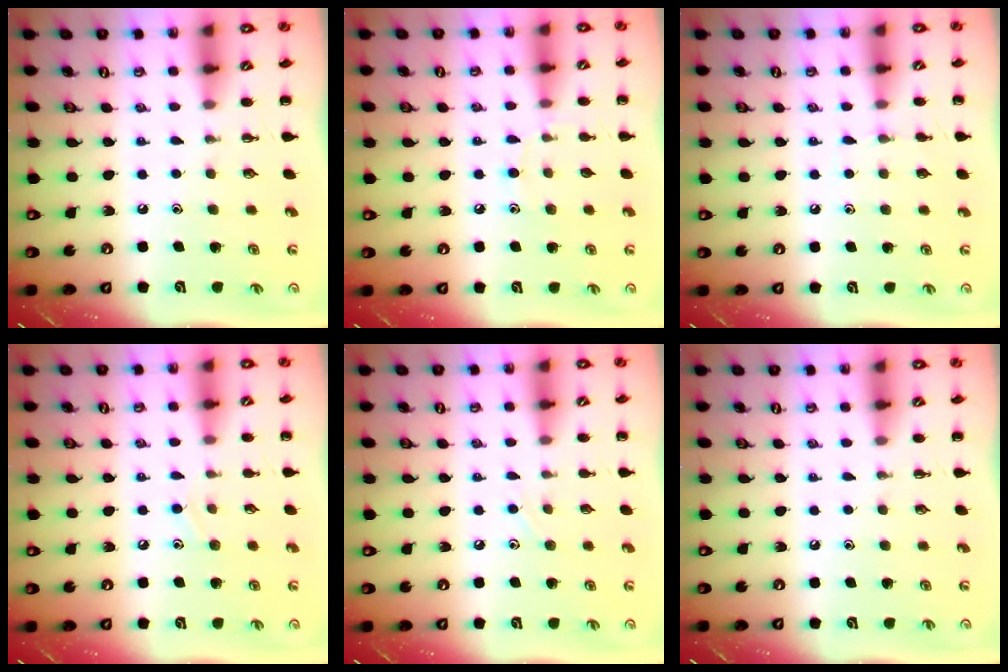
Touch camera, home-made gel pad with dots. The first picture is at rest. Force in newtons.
{"total": 5.9, "press": 5.7, "slide": 1.6}
{"total": 3.7, "press": 3.6, "slide": 1.1}
{"total": 6.2, "press": 5.9, "slide": 2.2}
{"total": 4.4, "press": 4.2, "slide": 1.6}
{"total": 0.0}